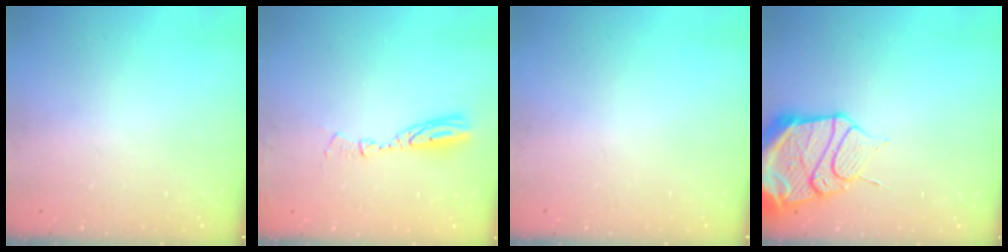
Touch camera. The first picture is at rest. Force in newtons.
{"total": 8.0, "press": 8.0, "slide": 0.7}
{"total": 0.0}
{"total": 17.2, "press": 17.1, "slide": 1.7}